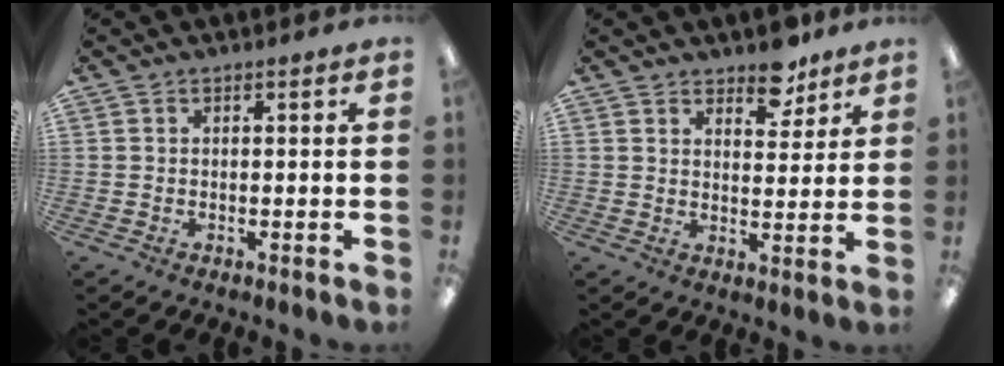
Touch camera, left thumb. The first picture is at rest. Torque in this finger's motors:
{"motor_torque": [1.26, 0.86, 0.77, -0.72, 0.01]}